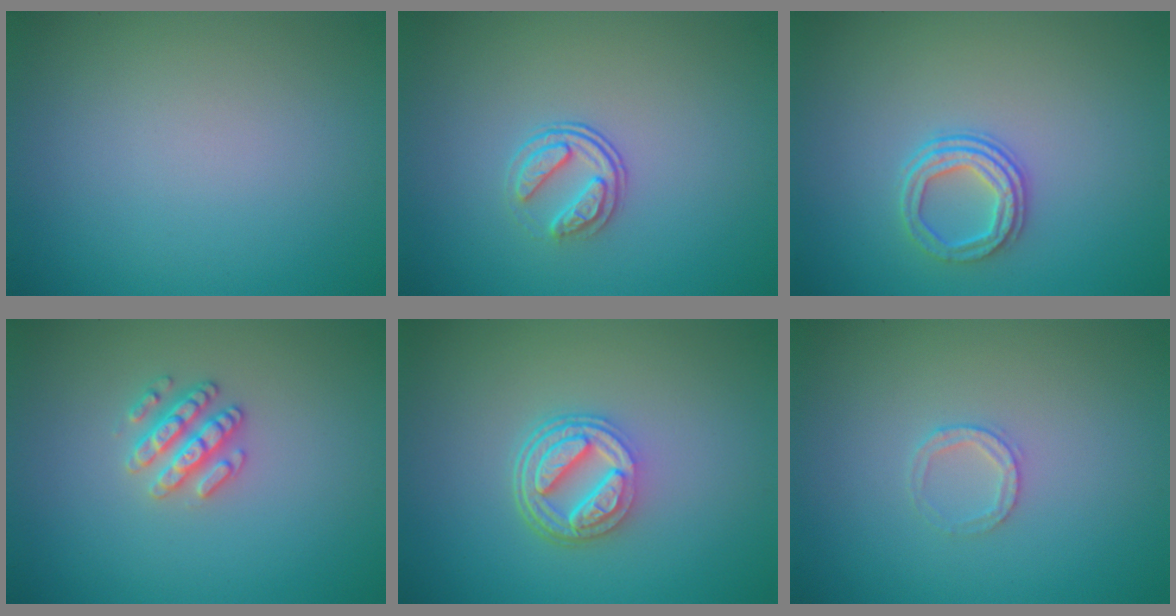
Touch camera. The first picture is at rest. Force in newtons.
{"total": 2.3, "press": 1.7, "slide": 1.6}
{"total": 2.8, "press": 2.3, "slide": 1.5}
{"total": 2.5, "press": 2.5, "slide": 0.4}
{"total": 5.1, "press": 3.6, "slide": 3.5}
{"total": 1.4, "press": 1.3, "slide": 0.2}